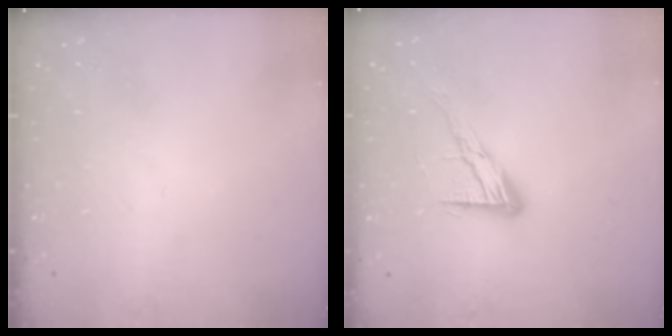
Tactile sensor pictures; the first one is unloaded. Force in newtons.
{"total": 10.6, "press": 10.6, "slide": 0.8}